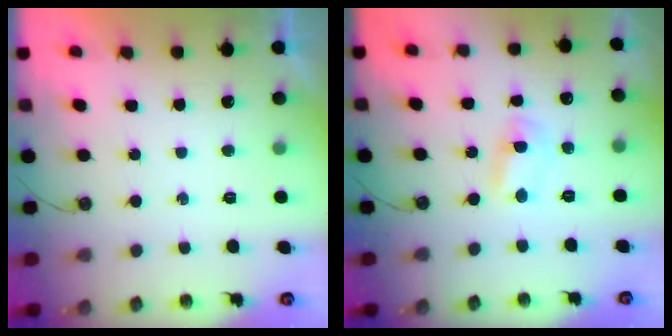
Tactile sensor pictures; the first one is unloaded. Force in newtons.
{"total": 2.7, "press": 2.7, "slide": 0.3}